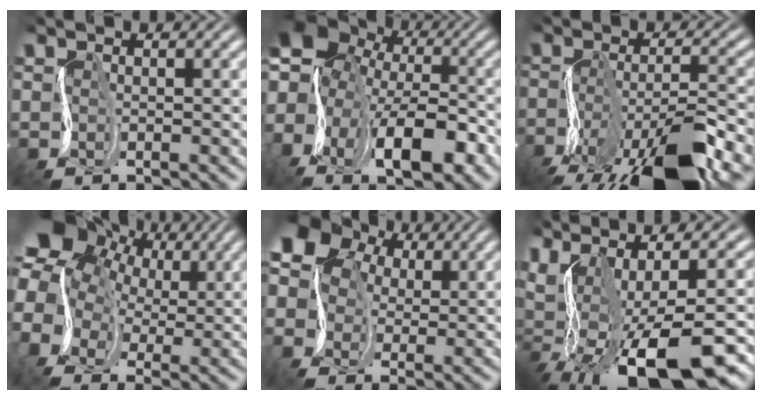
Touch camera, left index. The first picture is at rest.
{"total": 13.6, "force": [-2.7, 8.6, 10.2], "torque": [-0.162, 0.001, -0.036]}
{"total": 10.0, "force": [-6.5, 2.3, 7.2], "torque": [-0.125, 0.004, -0.120]}
{"total": 11.9, "force": [3.3, 9.1, 6.8], "torque": [-0.162, 0.023, 0.051]}
{"total": 8.1, "force": [1.9, 6.7, 4.2], "torque": [-0.105, 0.022, 0.017]}
{"total": 13.4, "force": [-3.6, 4.4, 12.2], "torque": [-0.189, 0.004, -0.026]}